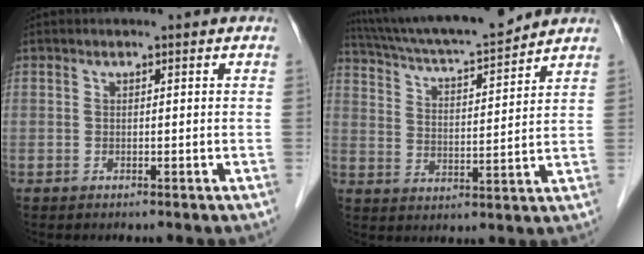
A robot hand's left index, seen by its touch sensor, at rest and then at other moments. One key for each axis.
{"total": 15.9, "fx": 14.6, "fy": 0.7, "fz": 6.3, "tx": -0.118, "ty": 0.012, "tz": 0.238}